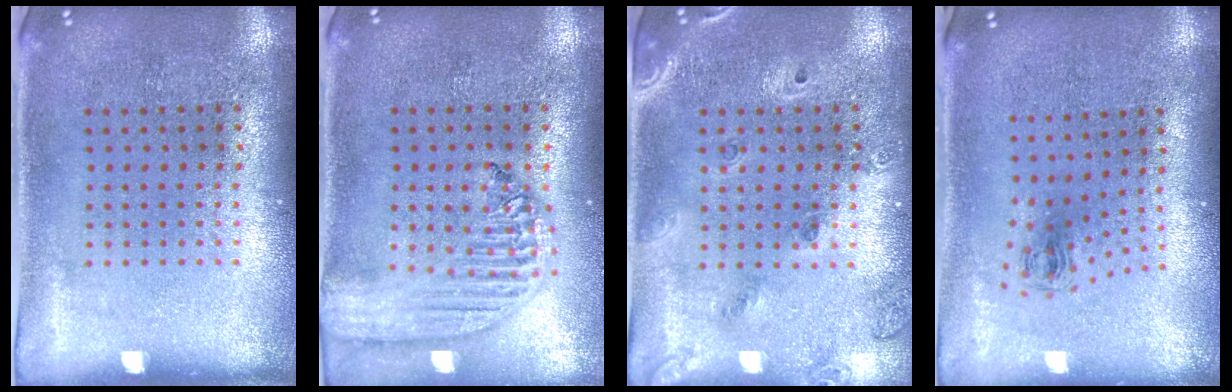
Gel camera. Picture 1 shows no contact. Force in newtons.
{"total": 2.3, "press": 1.9, "slide": 1.2}
{"total": 1.6, "press": 1.4, "slide": 0.8}
{"total": 0.7, "press": 0.4, "slide": 0.6}